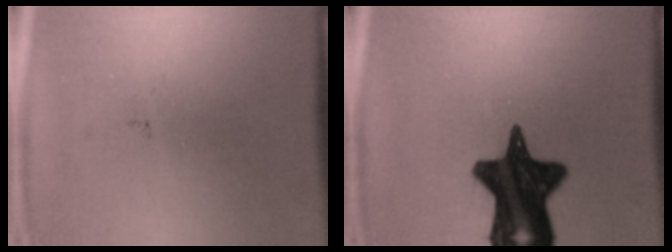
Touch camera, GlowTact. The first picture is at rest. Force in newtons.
{"total": 16.6}